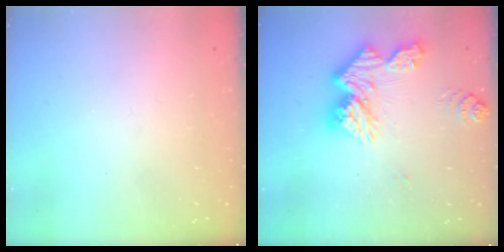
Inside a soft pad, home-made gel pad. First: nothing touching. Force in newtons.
{"total": 15.4, "press": 15.3, "slide": 1.1}